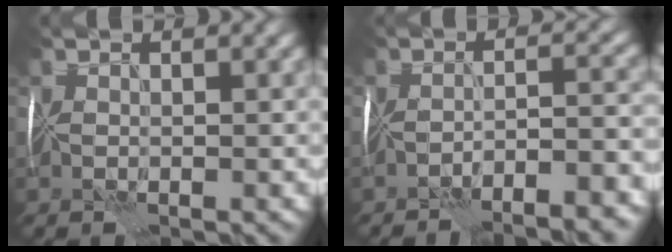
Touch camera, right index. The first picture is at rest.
{"total": 6.7, "force": [-5.7, 0.4, 3.5], "torque": [-0.041, 0.008, -0.071]}